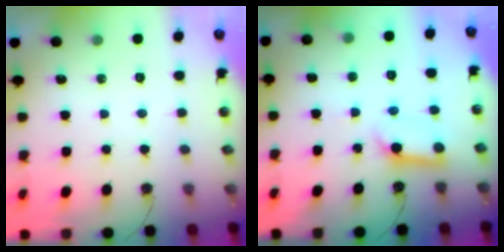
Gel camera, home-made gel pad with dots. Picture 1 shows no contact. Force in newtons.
{"total": 11.1, "press": 11.0, "slide": 1.3}